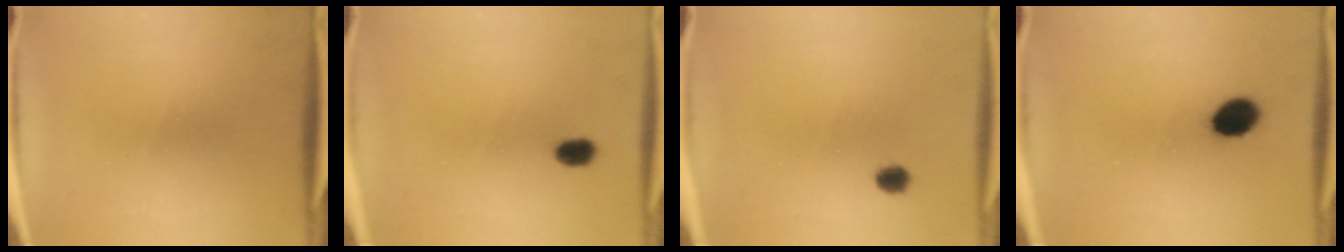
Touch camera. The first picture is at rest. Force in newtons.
{"total": 2.6}
{"total": 2.4}
{"total": 6.8}